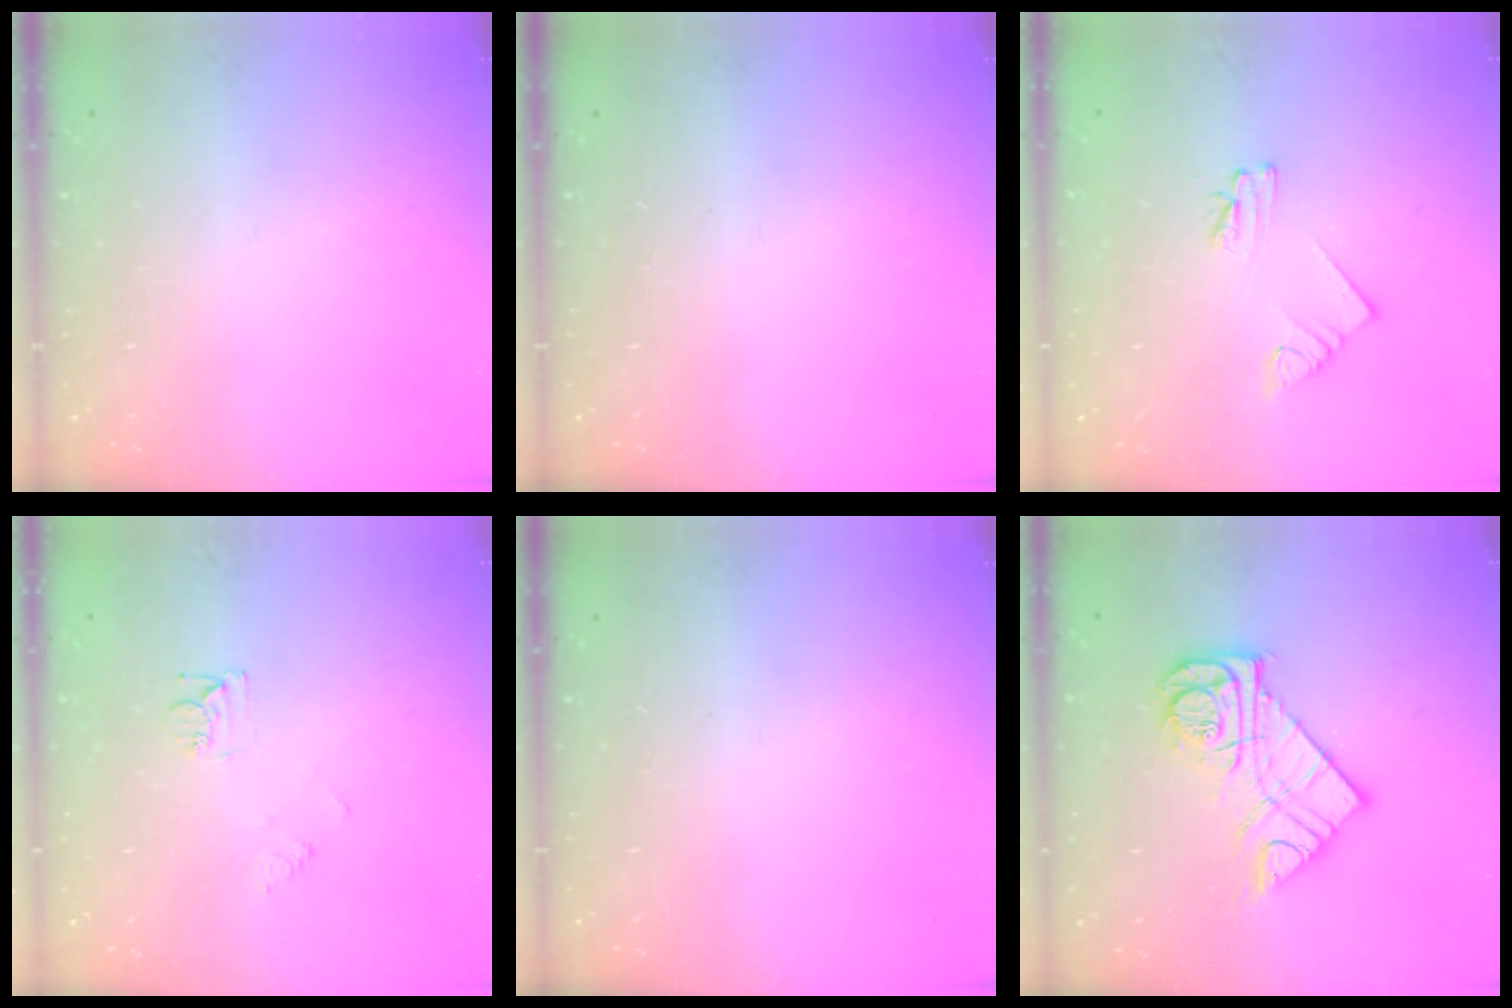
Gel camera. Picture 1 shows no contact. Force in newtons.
{"total": 0.0}
{"total": 2.3, "press": 2.3, "slide": 0.1}
{"total": 6.3, "press": 6.3, "slide": 0.6}
{"total": 0.0}
{"total": 13.9, "press": 13.8, "slide": 1.5}